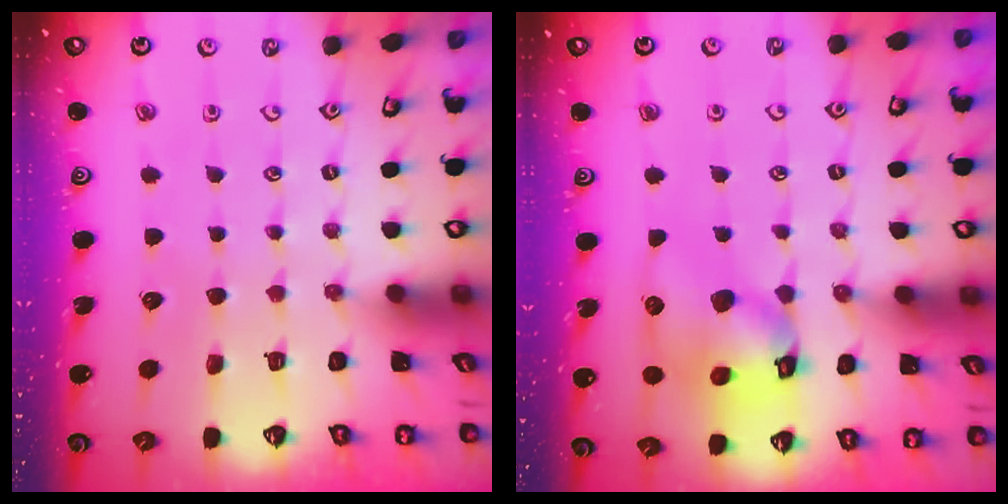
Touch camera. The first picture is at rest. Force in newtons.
{"total": 12.6, "press": 12.5, "slide": 1.6}